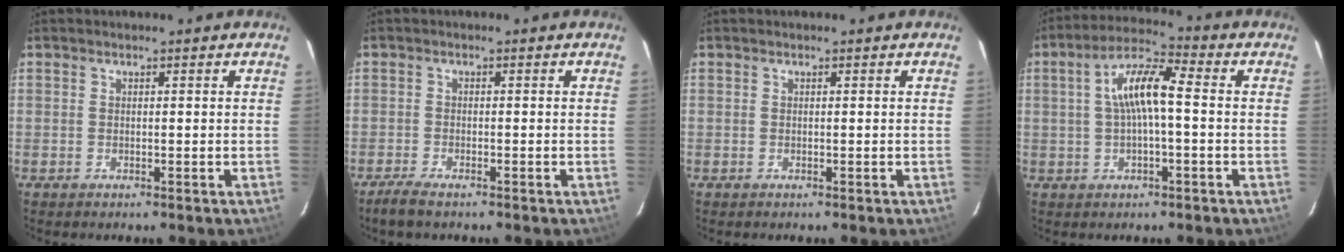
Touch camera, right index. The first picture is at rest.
{"total": 3.1, "force": [-2.5, 0.7, 1.6], "torque": [-0.050, -0.005, -0.052]}
{"total": 0.0}
{"total": 8.7, "force": [0.3, 2.2, 8.4], "torque": [-0.160, 0.021, 0.005]}